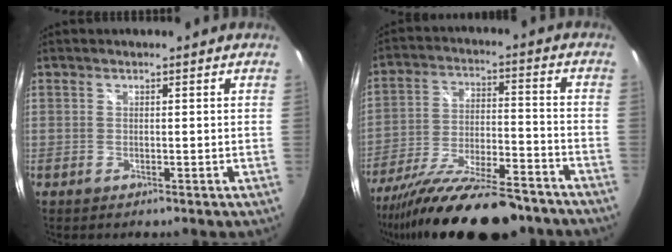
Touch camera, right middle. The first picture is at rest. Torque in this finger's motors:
{"motor_torque": [1.08, -1.06, 0.78, 0.21]}